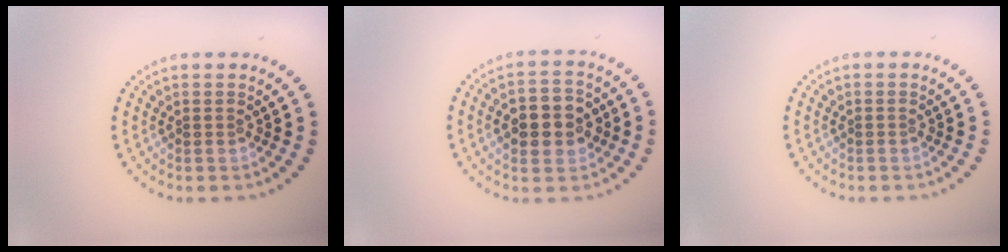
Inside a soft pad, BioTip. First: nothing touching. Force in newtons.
{"total": 4.6, "press": 4.6, "slide": 0.3}
{"total": 0.0}